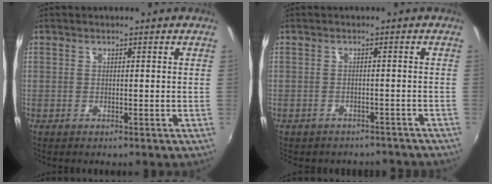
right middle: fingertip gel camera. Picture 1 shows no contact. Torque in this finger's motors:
{"motor_torque": [1.04, -1.10, 0.59, 0.20]}